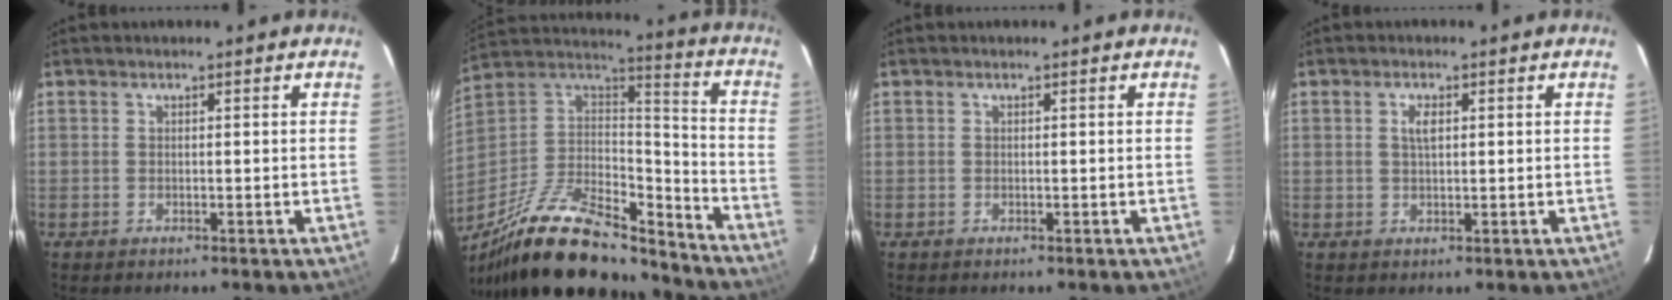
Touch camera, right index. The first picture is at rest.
{"total": 27.4, "force": [-20.4, 10.0, 15.3], "torque": [-0.289, -0.003, -0.327]}
{"total": 0.0}
{"total": 2.2, "force": [0.7, 1.0, 1.9], "torque": [-0.035, 0.003, 0.012]}